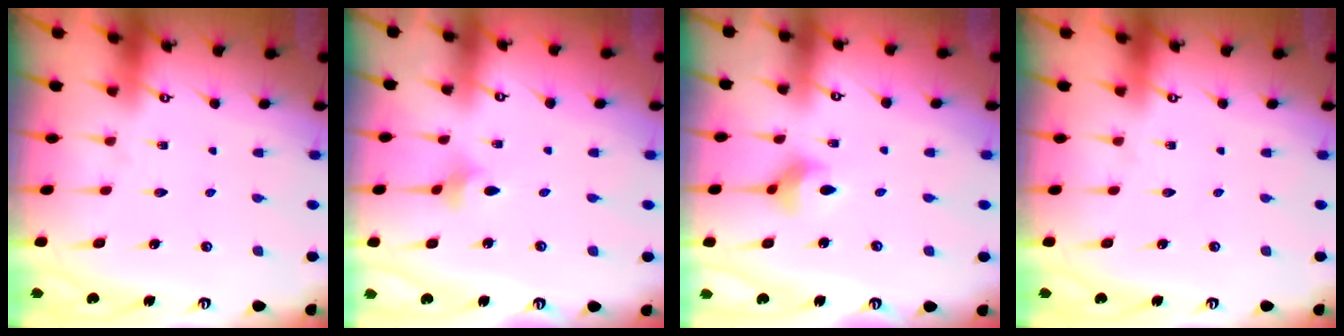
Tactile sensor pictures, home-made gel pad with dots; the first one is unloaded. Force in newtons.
{"total": 2.1, "press": 2.0, "slide": 0.5}
{"total": 4.0, "press": 3.9, "slide": 0.7}
{"total": 0.0}